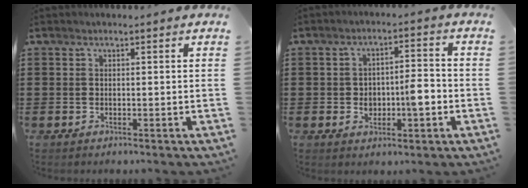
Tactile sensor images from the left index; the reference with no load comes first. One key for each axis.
{"total": 5.7, "fx": -1.3, "fy": 2.7, "fz": 4.8, "tx": -0.077, "ty": 0.004, "tz": -0.025}